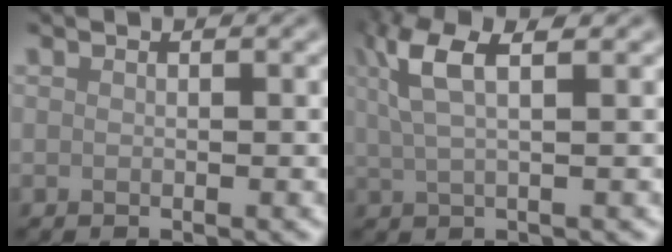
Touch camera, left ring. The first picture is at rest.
{"total": 4.7, "force": [2.2, 1.2, 3.9], "torque": [-0.078, 0.010, 0.042]}